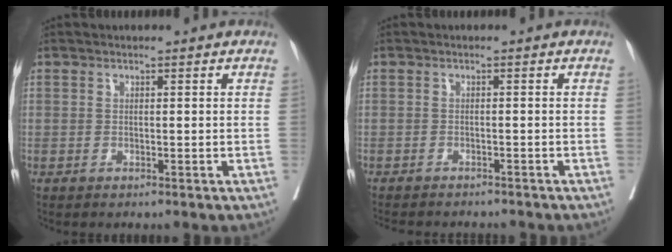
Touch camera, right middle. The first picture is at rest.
{"total": 9.9, "force": [-9.1, 1.7, 3.4], "torque": [-0.048, -0.010, -0.113]}